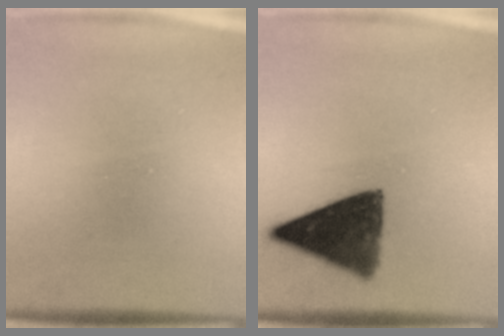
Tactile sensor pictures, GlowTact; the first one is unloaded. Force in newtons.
{"total": 9.2}